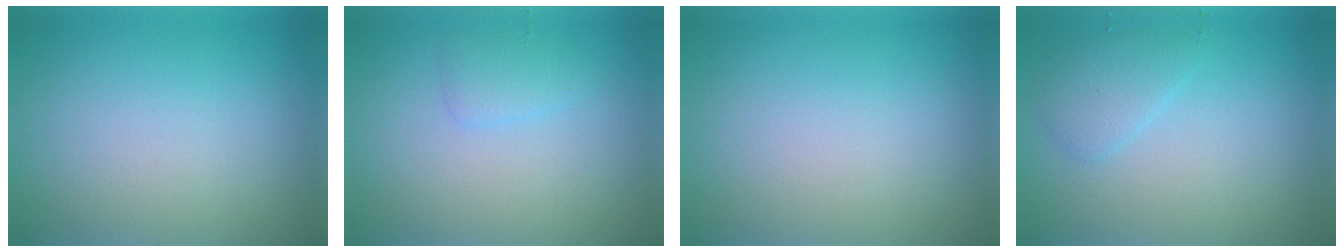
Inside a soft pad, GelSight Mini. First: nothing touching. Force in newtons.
{"total": 1.2, "press": 1.2, "slide": 0.1}
{"total": 0.0}
{"total": 1.8, "press": 1.8, "slide": 0.1}